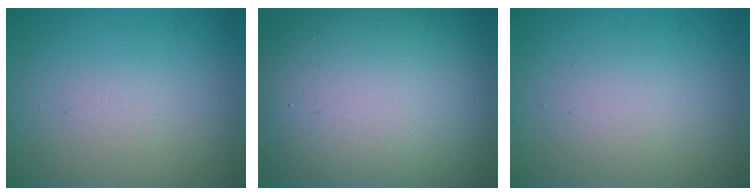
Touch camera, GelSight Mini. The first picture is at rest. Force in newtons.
{"total": 15.9, "press": 15.9, "slide": 1.0}
{"total": 1.8, "press": 1.8, "slide": 0.1}